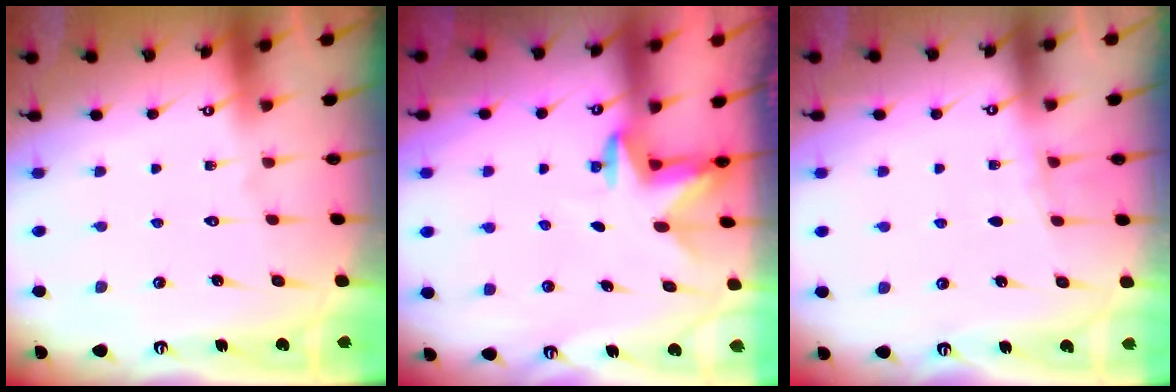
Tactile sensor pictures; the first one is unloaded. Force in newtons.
{"total": 2.9, "press": 2.8, "slide": 0.7}
{"total": 3.0, "press": 2.9, "slide": 0.4}